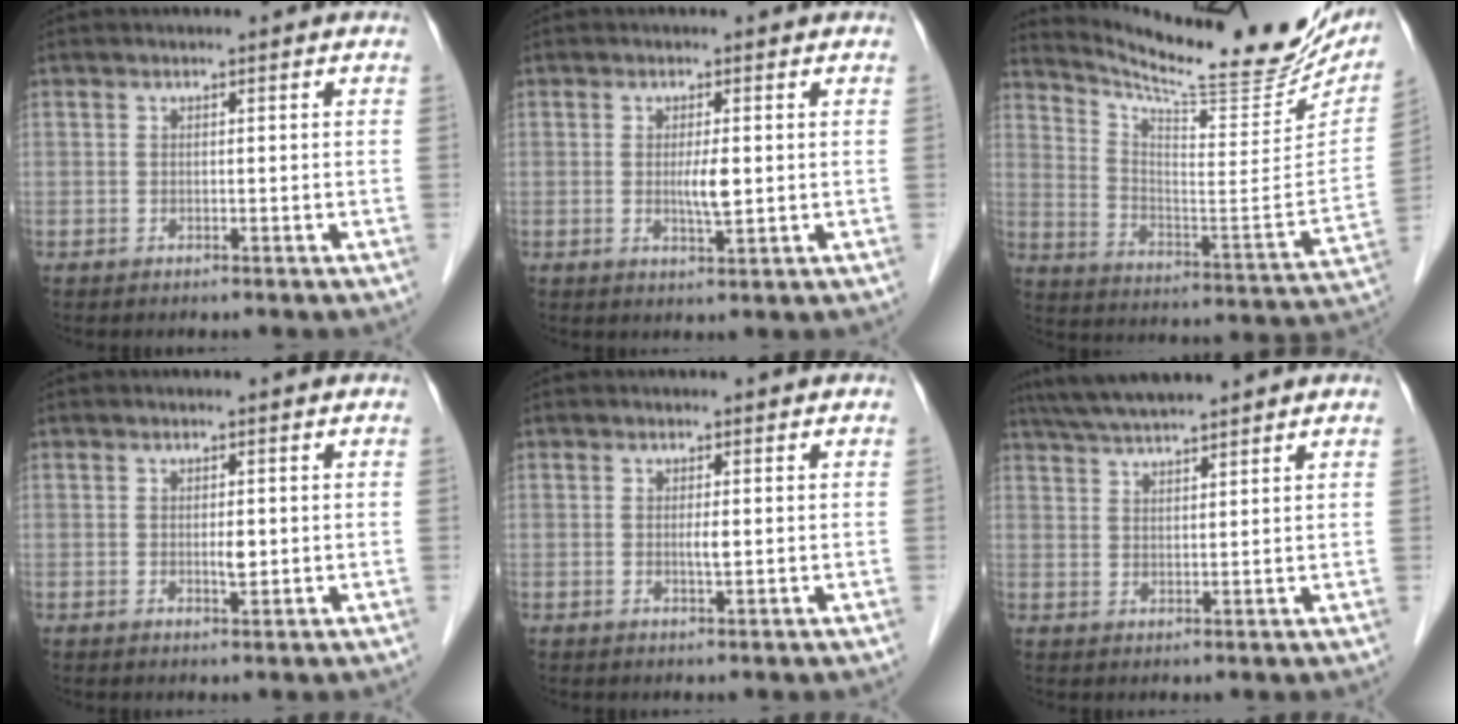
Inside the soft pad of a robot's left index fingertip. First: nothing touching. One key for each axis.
{"total": 2.9, "fx": 0.2, "fy": 0.4, "fz": 2.8, "tx": -0.053, "ty": -0.004, "tz": 0.006}
{"total": 23.6, "fx": 21.2, "fy": 2.7, "fz": 10.0, "tx": -0.164, "ty": -0.067, "tz": 0.299}
{"total": 1.4, "fx": 0.2, "fy": 0.5, "fz": 1.3, "tx": -0.021, "ty": -0.002, "tz": 0.005}
{"total": 1.2, "fx": 0.2, "fy": 0.1, "fz": 1.2, "tx": -0.027, "ty": -0.001, "tz": 0.005}
{"total": 8.8, "fx": 7.8, "fy": 0.3, "fz": 3.9, "tx": -0.070, "ty": 0.032, "tz": 0.128}